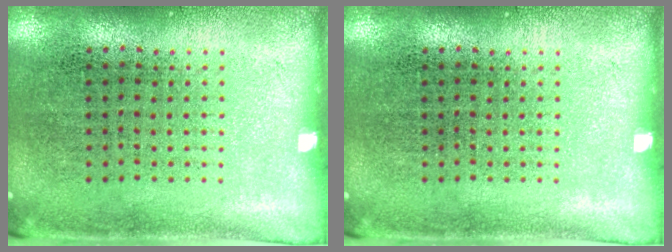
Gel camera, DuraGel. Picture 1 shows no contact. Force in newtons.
{"total": 0.0}